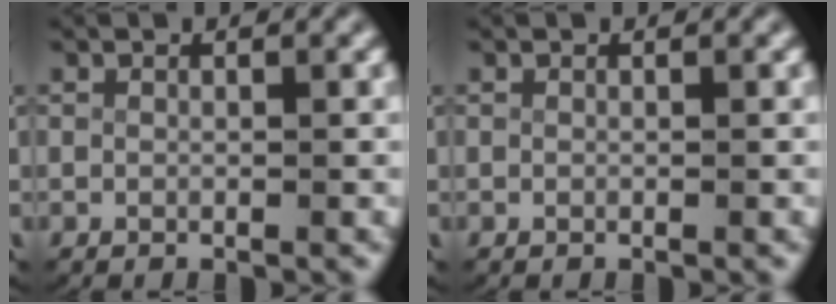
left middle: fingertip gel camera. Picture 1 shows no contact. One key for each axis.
{"total": 0.0}